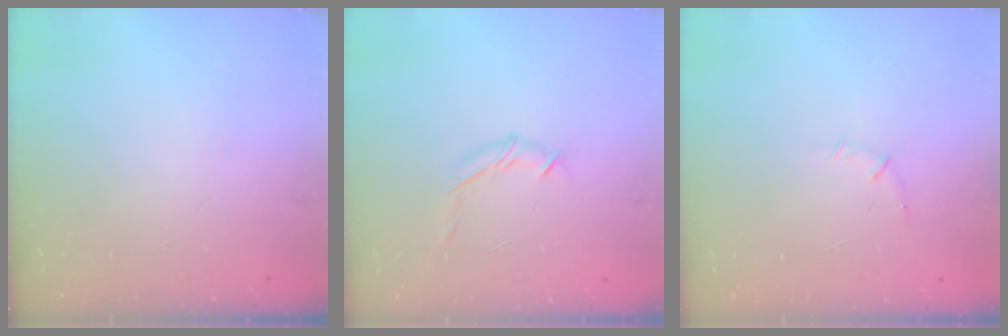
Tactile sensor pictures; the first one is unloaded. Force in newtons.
{"total": 6.7, "press": 6.6, "slide": 1.2}
{"total": 5.2, "press": 5.0, "slide": 1.1}